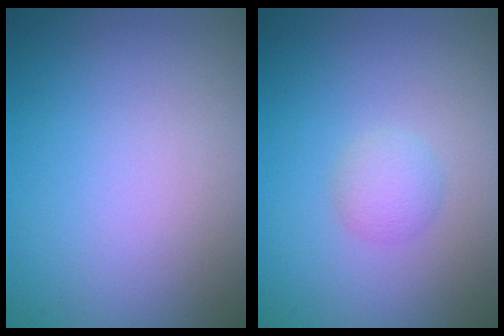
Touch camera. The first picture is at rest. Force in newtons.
{"total": 1.5, "press": 1.5, "slide": 0.1}